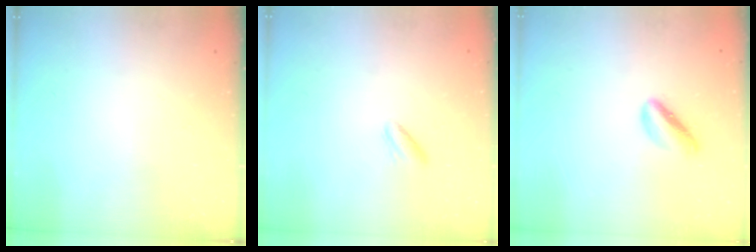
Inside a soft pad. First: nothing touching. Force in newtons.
{"total": 2.6, "press": 2.5, "slide": 0.9}
{"total": 3.9, "press": 3.8, "slide": 0.9}